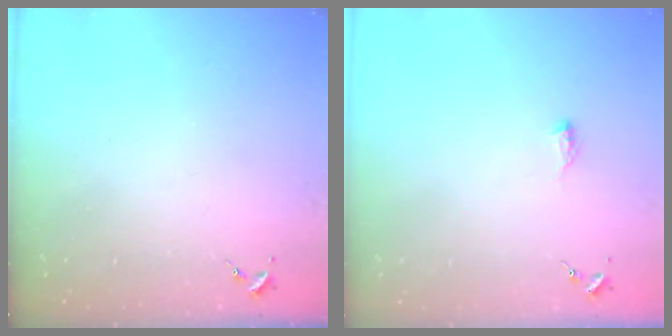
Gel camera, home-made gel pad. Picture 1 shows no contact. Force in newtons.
{"total": 6.5, "press": 6.4, "slide": 0.7}